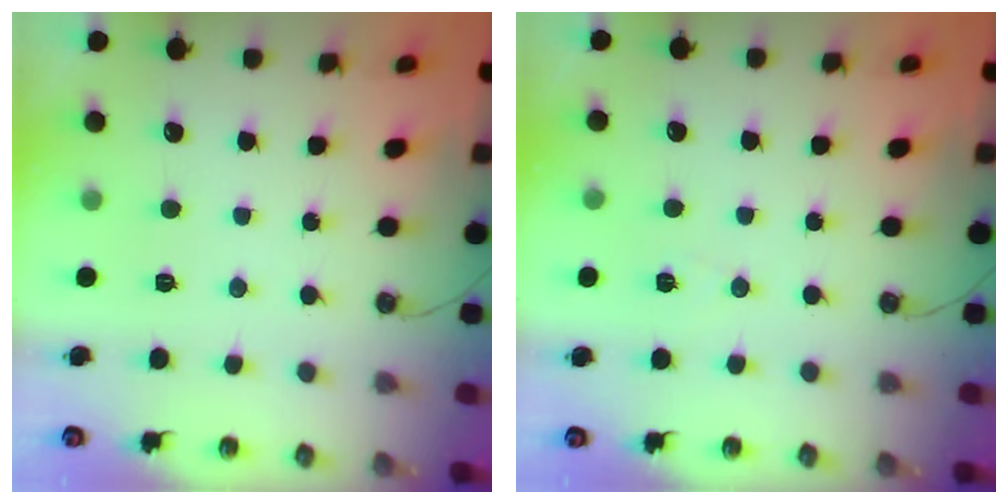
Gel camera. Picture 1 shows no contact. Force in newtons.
{"total": 4.5, "press": 3.8, "slide": 2.4}